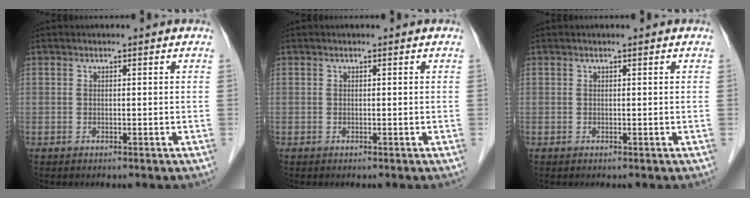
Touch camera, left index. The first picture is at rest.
{"total": 0.0}
{"total": 0.0}